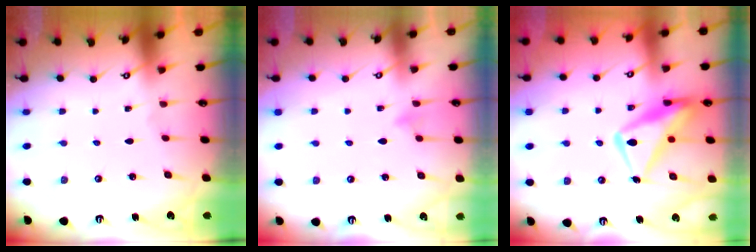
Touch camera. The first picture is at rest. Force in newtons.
{"total": 5.8, "press": 5.8, "slide": 0.4}
{"total": 16.1, "press": 16.1, "slide": 1.5}